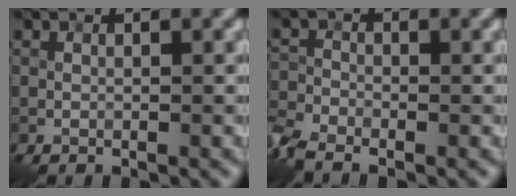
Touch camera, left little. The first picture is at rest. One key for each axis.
{"total": 4.1, "fx": -3.3, "fy": 1.4, "fz": 2.1, "tx": -0.051, "ty": -0.012, "tz": -0.083}